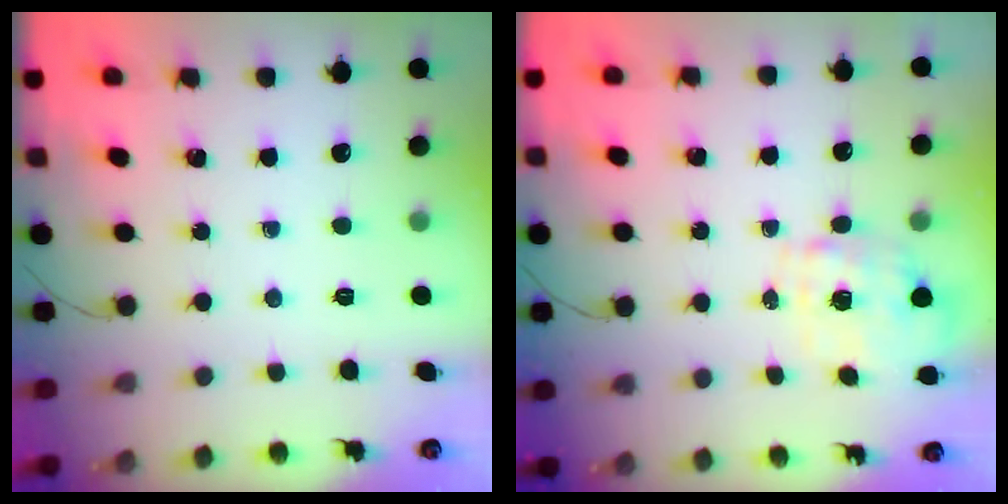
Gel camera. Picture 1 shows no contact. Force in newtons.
{"total": 1.6, "press": 1.5, "slide": 0.5}